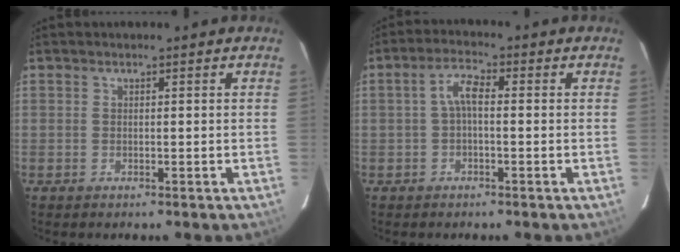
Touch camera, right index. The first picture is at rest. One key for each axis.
{"total": 3.6, "fx": -0.3, "fy": 1.4, "fz": 3.3, "tx": -0.070, "ty": 0.015, "tz": -0.007}